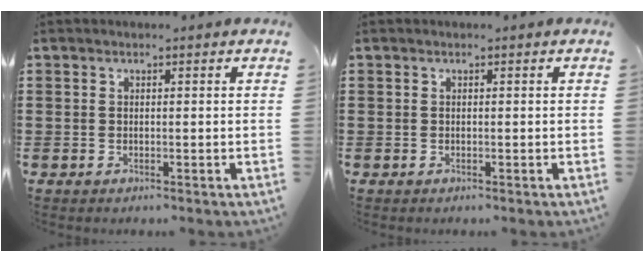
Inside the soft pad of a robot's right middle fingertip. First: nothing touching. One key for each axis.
{"total": 0.0}